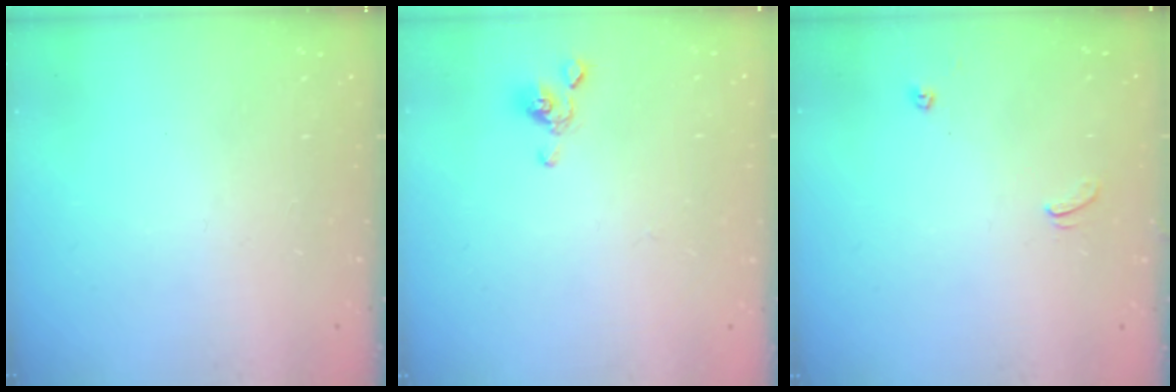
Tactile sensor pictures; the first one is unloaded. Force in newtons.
{"total": 2.2, "press": 2.0, "slide": 0.8}
{"total": 1.7, "press": 1.7, "slide": 0.5}